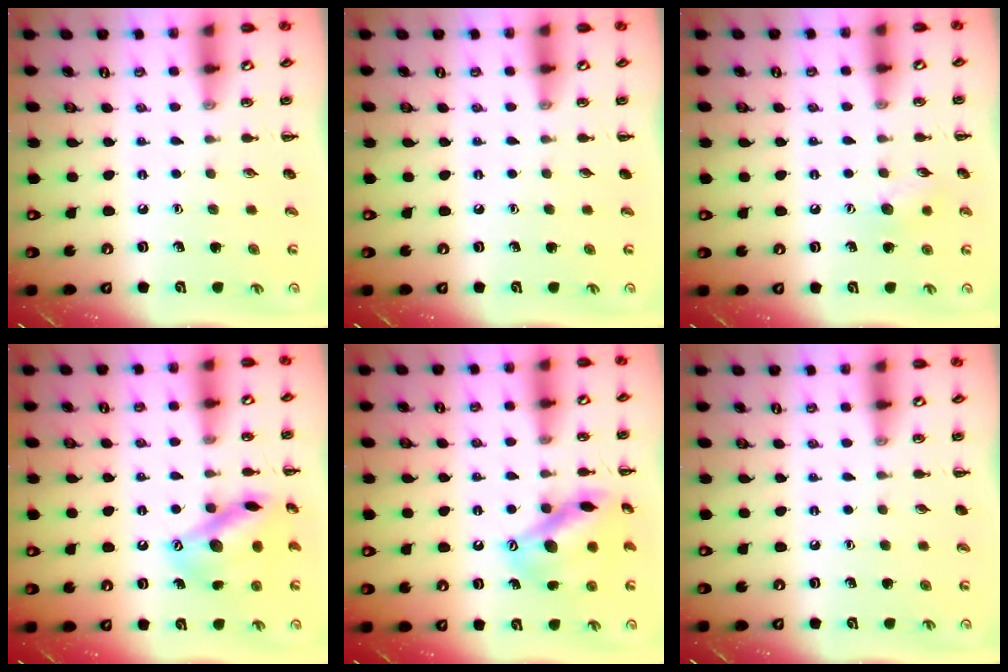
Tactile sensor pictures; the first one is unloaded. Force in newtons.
{"total": 0.0}
{"total": 7.2, "press": 7.1, "slide": 1.0}
{"total": 14.3, "press": 14.3, "slide": 1.0}
{"total": 14.4, "press": 14.2, "slide": 2.5}
{"total": 0.0}